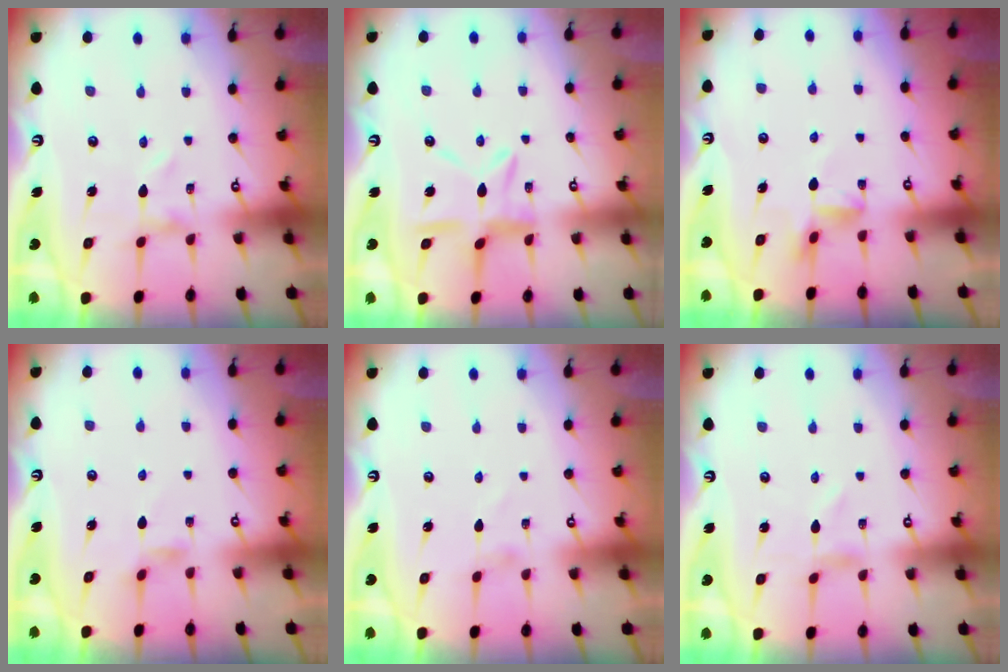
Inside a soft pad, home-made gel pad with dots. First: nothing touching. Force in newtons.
{"total": 10.1, "press": 10.1, "slide": 1.0}
{"total": 4.1, "press": 4.1, "slide": 0.6}
{"total": 2.1, "press": 2.1, "slide": 0.3}
{"total": 1.4, "press": 1.4, "slide": 0.0}
{"total": 1.0, "press": 0.9, "slide": 0.1}